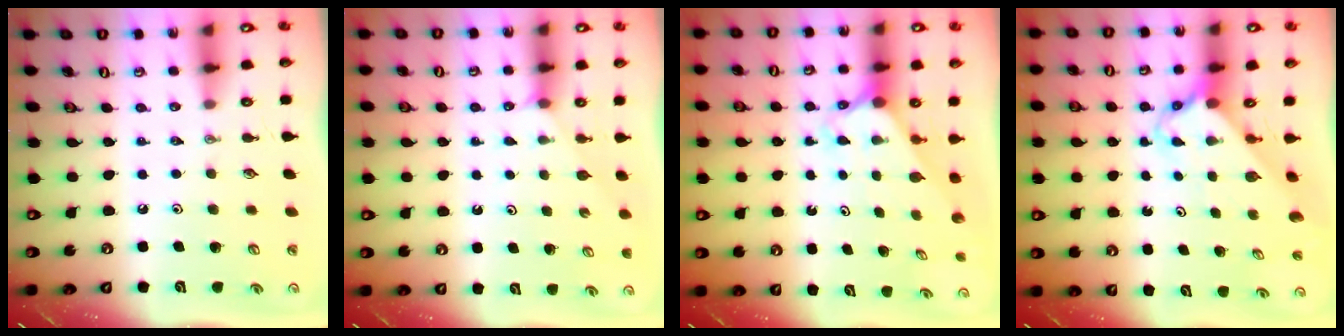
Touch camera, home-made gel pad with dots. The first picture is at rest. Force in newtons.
{"total": 2.5, "press": 2.5, "slide": 0.3}
{"total": 2.2, "press": 2.2, "slide": 0.2}
{"total": 2.5, "press": 2.5, "slide": 0.2}